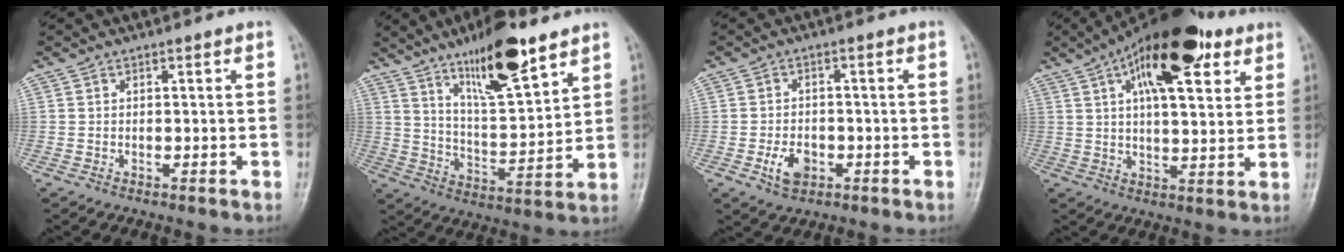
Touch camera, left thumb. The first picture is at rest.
{"total": 15.6, "force": [10.1, 4.2, 11.1], "torque": [-0.165, -0.061, 0.180]}
{"total": 5.1, "force": [-1.9, 3.4, 3.2], "torque": [-0.048, 0.007, -0.031]}
{"total": 19.7, "force": [9.4, 8.2, 15.3], "torque": [-0.214, -0.009, 0.145]}